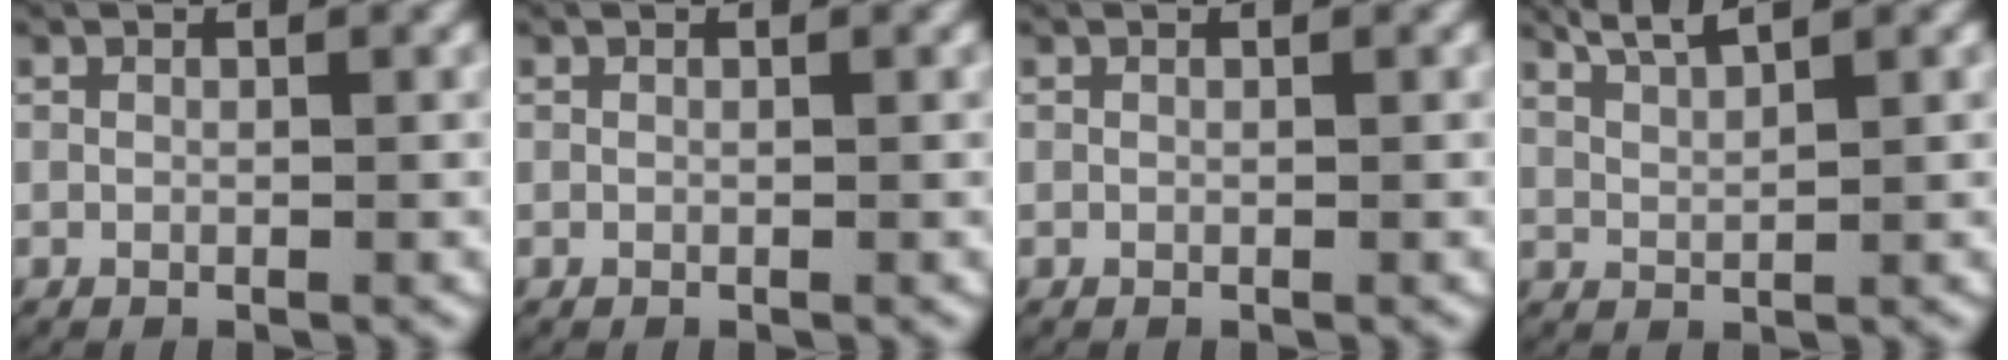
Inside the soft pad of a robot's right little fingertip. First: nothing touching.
{"total": 0.0}
{"total": 0.0}
{"total": 3.5, "force": [3.1, 0.1, 1.6], "torque": [-0.038, -0.006, 0.066]}